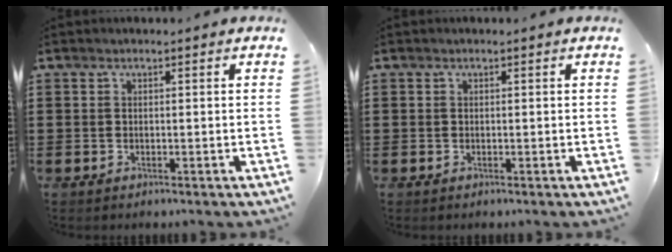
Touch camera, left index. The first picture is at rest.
{"total": 0.0}